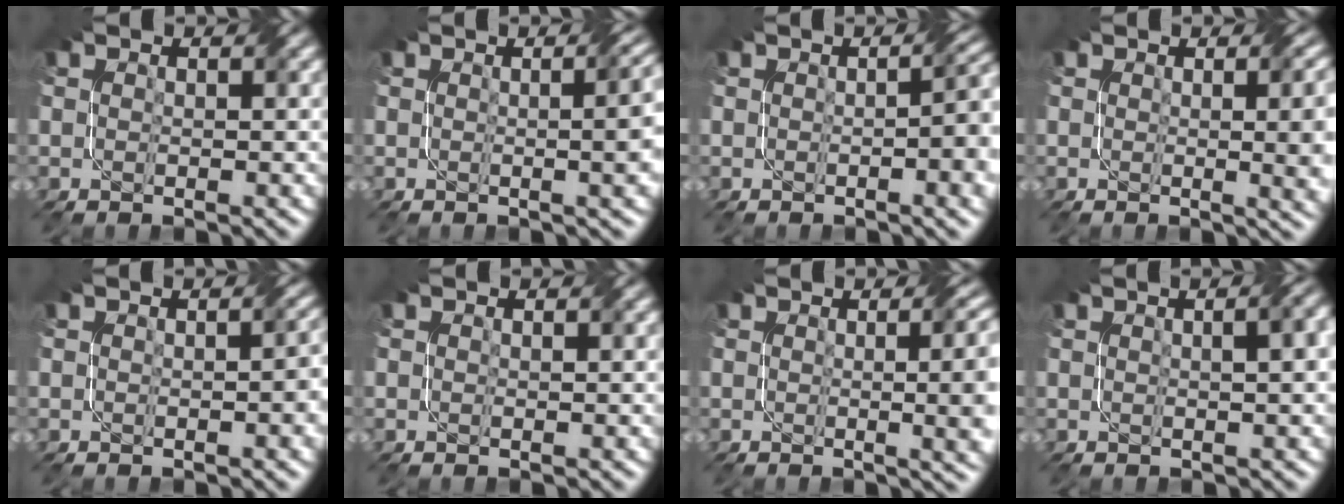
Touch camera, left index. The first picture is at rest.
{"total": 6.6, "force": [0.3, 2.8, 6.0], "torque": [-0.025, 0.018, 0.001]}
{"total": 5.3, "force": [-0.3, 1.7, 5.0], "torque": [-0.044, 0.004, 0.001]}
{"total": 6.8, "force": [0.4, 2.7, 6.2], "torque": [-0.037, 0.004, 0.012]}
{"total": 2.0, "force": [-0.2, 0.4, 1.9], "torque": [-0.021, 0.004, -0.002]}
{"total": 0.0}
{"total": 9.3, "force": [0.5, 4.1, 8.3], "torque": [-0.043, 0.011, 0.008]}
{"total": 5.0, "force": [1.4, 2.2, 4.3], "torque": [-0.026, 0.033, -0.004]}